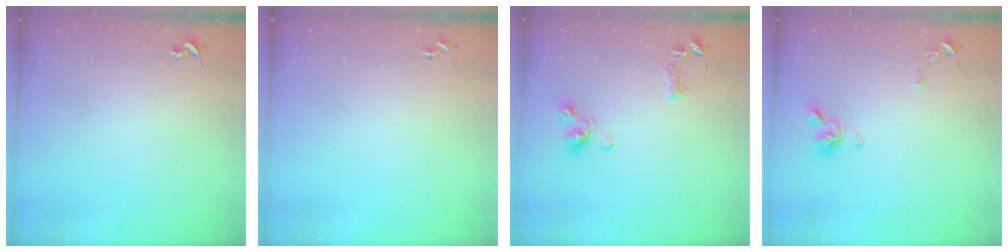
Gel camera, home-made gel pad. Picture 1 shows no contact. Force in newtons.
{"total": 0.0}
{"total": 9.8, "press": 9.7, "slide": 1.7}
{"total": 9.4, "press": 9.4, "slide": 1.0}